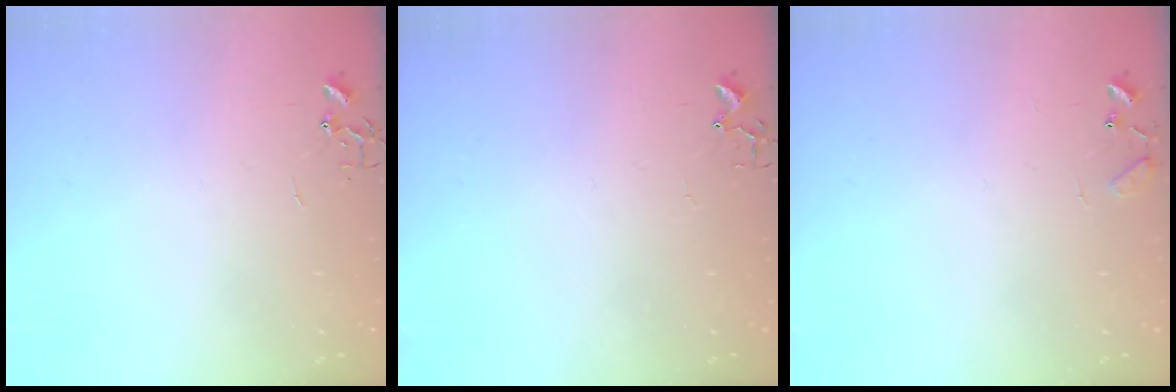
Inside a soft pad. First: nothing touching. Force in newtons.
{"total": 3.3, "press": 3.3, "slide": 0.5}
{"total": 7.6, "press": 7.5, "slide": 0.6}